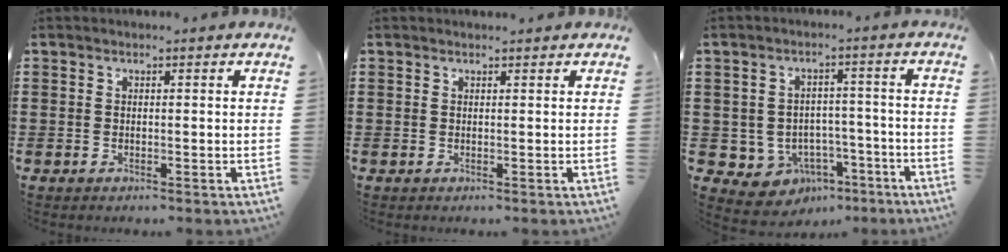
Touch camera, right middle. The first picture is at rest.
{"total": 0.0}
{"total": 4.7, "force": [-3.0, 3.5, 0.9], "torque": [-0.029, 0.013, -0.053]}